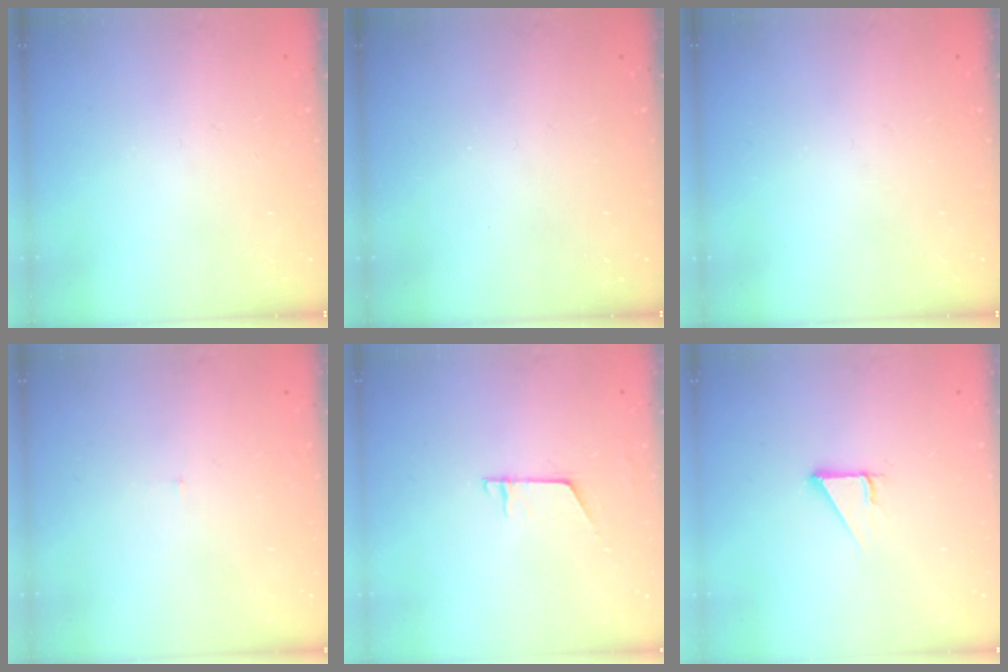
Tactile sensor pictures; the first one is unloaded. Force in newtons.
{"total": 0.0}
{"total": 0.0}
{"total": 3.0, "press": 3.0, "slide": 0.2}
{"total": 5.0, "press": 5.0, "slide": 0.4}
{"total": 2.7, "press": 2.7, "slide": 0.0}